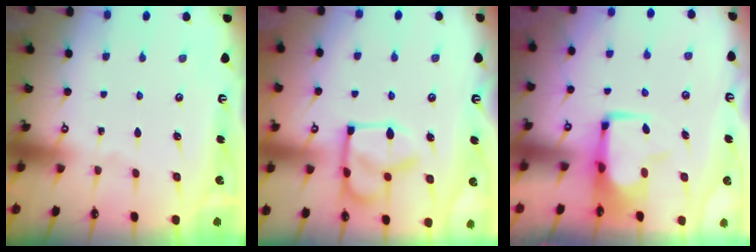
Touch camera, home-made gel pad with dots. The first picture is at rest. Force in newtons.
{"total": 14.1, "press": 14.1, "slide": 0.9}
{"total": 0.9, "press": 0.1, "slide": 0.9}